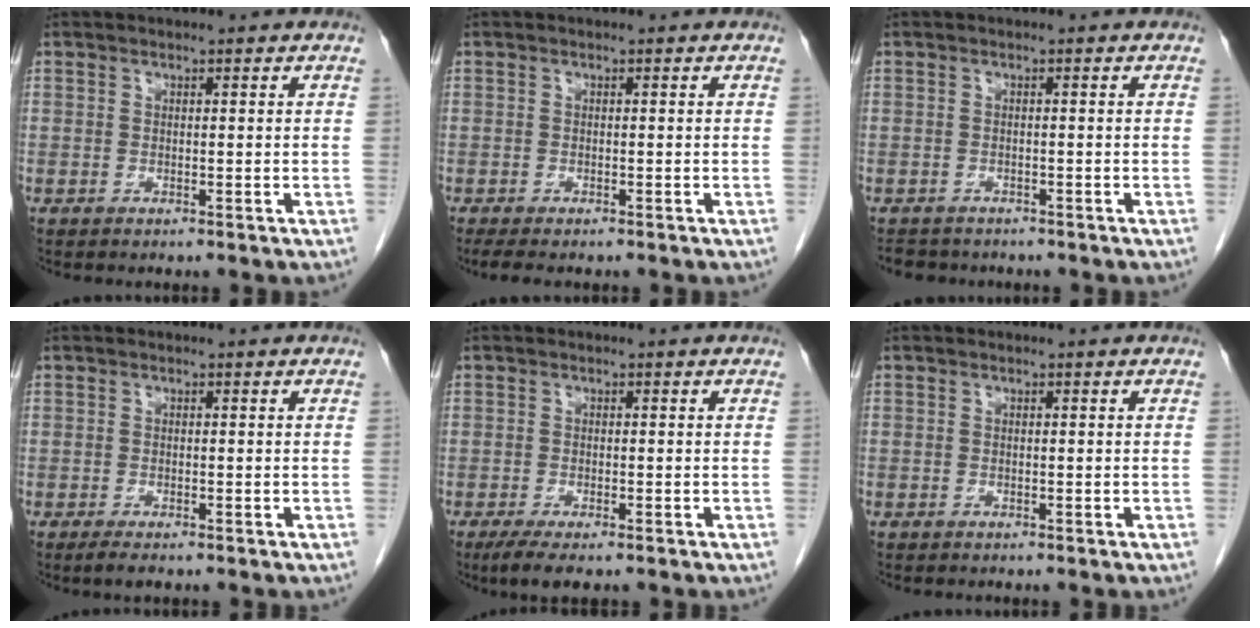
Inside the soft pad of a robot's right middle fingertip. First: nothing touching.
{"total": 3.9, "force": [-3.1, 1.1, 2.1], "torque": [-0.032, -0.013, -0.042]}
{"total": 4.0, "force": [-3.5, 1.8, 0.6], "torque": [-0.010, -0.003, -0.047]}
{"total": 1.7, "force": [-1.2, 0.5, 1.2], "torque": [-0.026, -0.006, -0.018]}
{"total": 4.2, "force": [-2.9, 1.1, 2.9], "torque": [-0.053, -0.011, -0.044]}
{"total": 0.0}